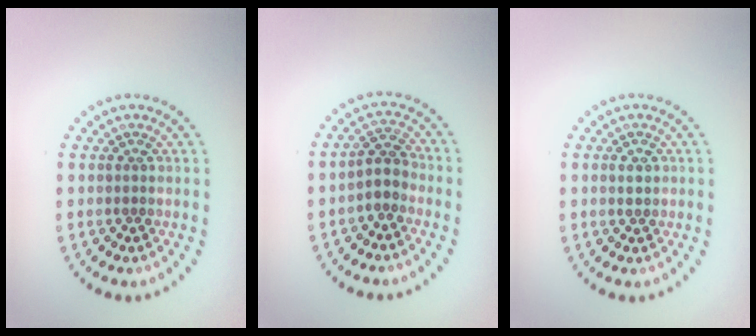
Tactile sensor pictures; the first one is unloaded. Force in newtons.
{"total": 2.2, "press": 1.9, "slide": 1.2}
{"total": 1.2, "press": 1.1, "slide": 0.3}